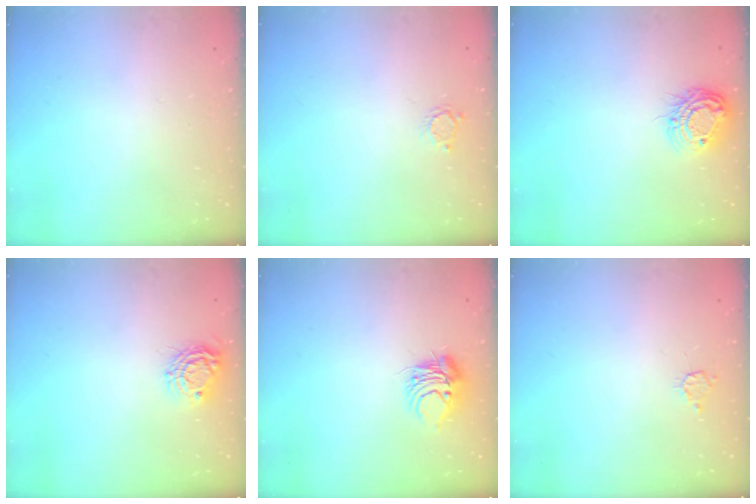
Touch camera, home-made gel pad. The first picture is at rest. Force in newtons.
{"total": 2.6, "press": 2.6, "slide": 0.4}
{"total": 11.5, "press": 11.5, "slide": 0.7}
{"total": 8.8, "press": 8.8, "slide": 0.4}
{"total": 8.3, "press": 8.2, "slide": 1.0}
{"total": 3.6, "press": 3.6, "slide": 0.4}